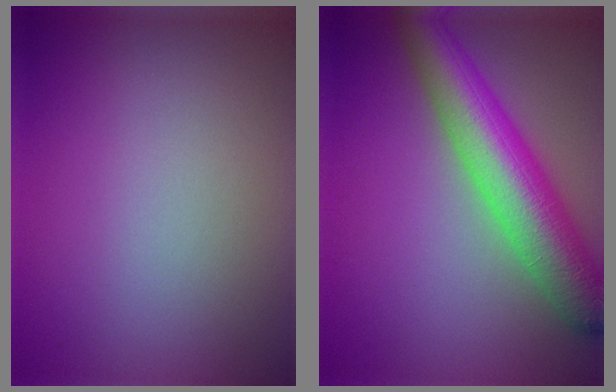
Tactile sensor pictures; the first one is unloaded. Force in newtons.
{"total": 8.6, "press": 8.6, "slide": 0.3}